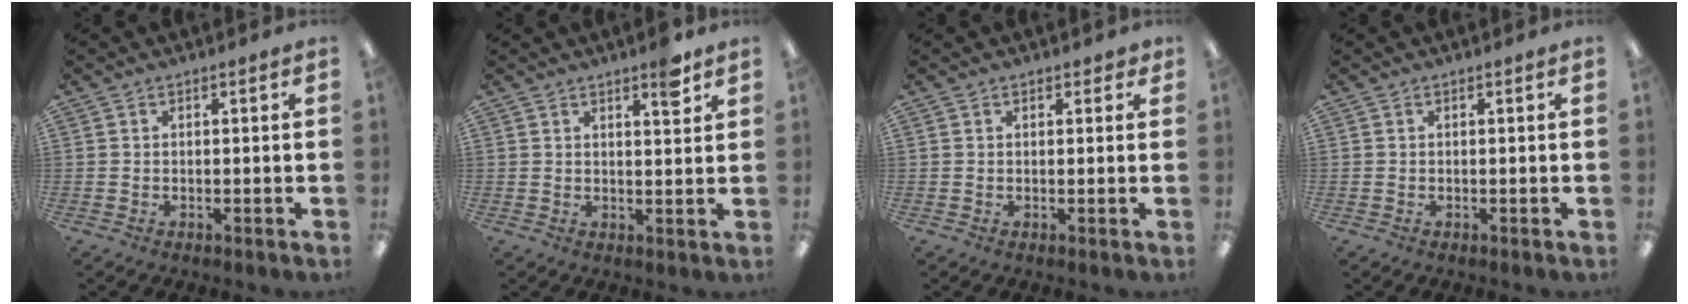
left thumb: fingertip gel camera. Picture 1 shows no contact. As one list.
[{"total": 4.7, "force": [3.4, 1.0, 3.1], "torque": [-0.038, -0.019, 0.052]}, {"total": 1.4, "force": [0.9, 0.9, 0.7], "torque": [-0.006, 0.000, 0.015]}, {"total": 0.0}]